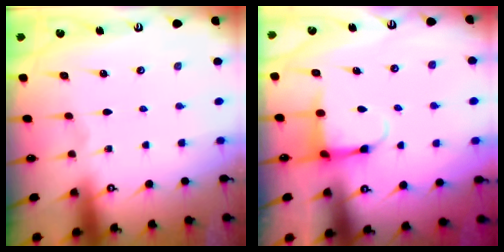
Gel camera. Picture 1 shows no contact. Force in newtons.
{"total": 4.0, "press": 3.8, "slide": 1.2}